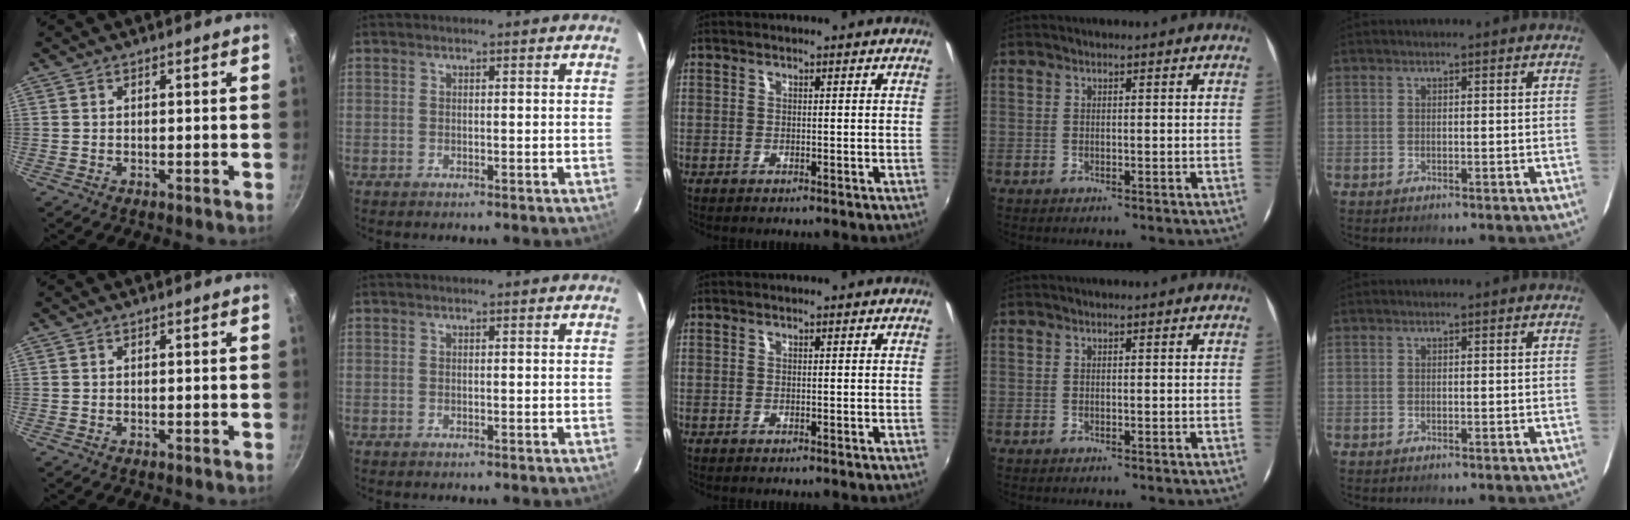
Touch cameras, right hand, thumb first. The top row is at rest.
{}